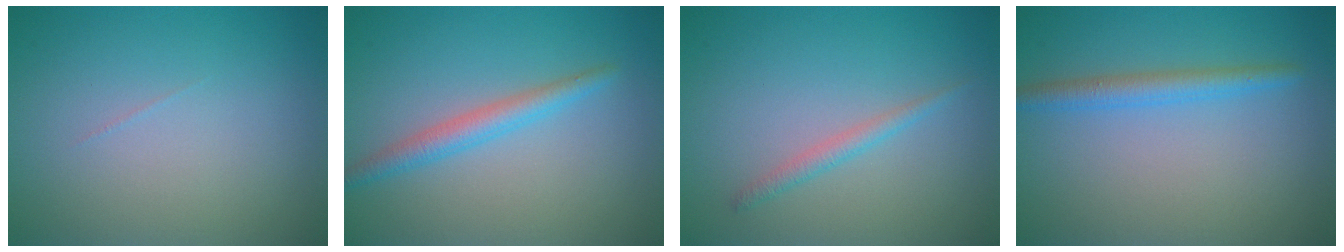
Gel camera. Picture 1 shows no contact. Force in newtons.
{"total": 2.4, "press": 2.4, "slide": 0.1}
{"total": 1.3, "press": 1.3, "slide": 0.1}
{"total": 2.4, "press": 2.4, "slide": 0.2}